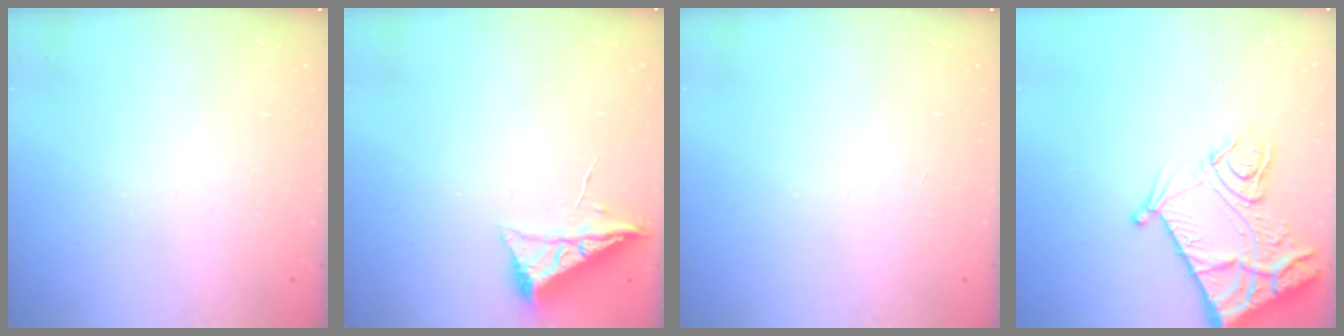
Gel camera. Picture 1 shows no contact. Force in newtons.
{"total": 6.5, "press": 6.5, "slide": 0.8}
{"total": 0.0}
{"total": 13.7, "press": 13.7, "slide": 1.4}